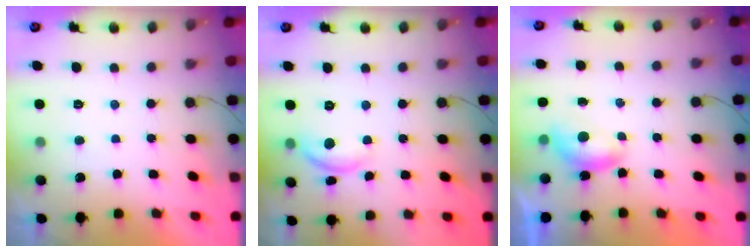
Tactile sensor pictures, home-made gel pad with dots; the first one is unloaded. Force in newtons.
{"total": 8.8, "press": 8.8, "slide": 0.5}
{"total": 4.3, "press": 4.3, "slide": 0.5}